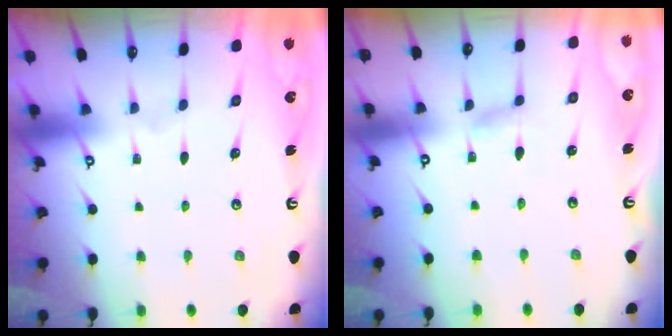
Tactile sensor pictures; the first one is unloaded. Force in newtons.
{"total": 3.1, "press": 3.1, "slide": 0.3}